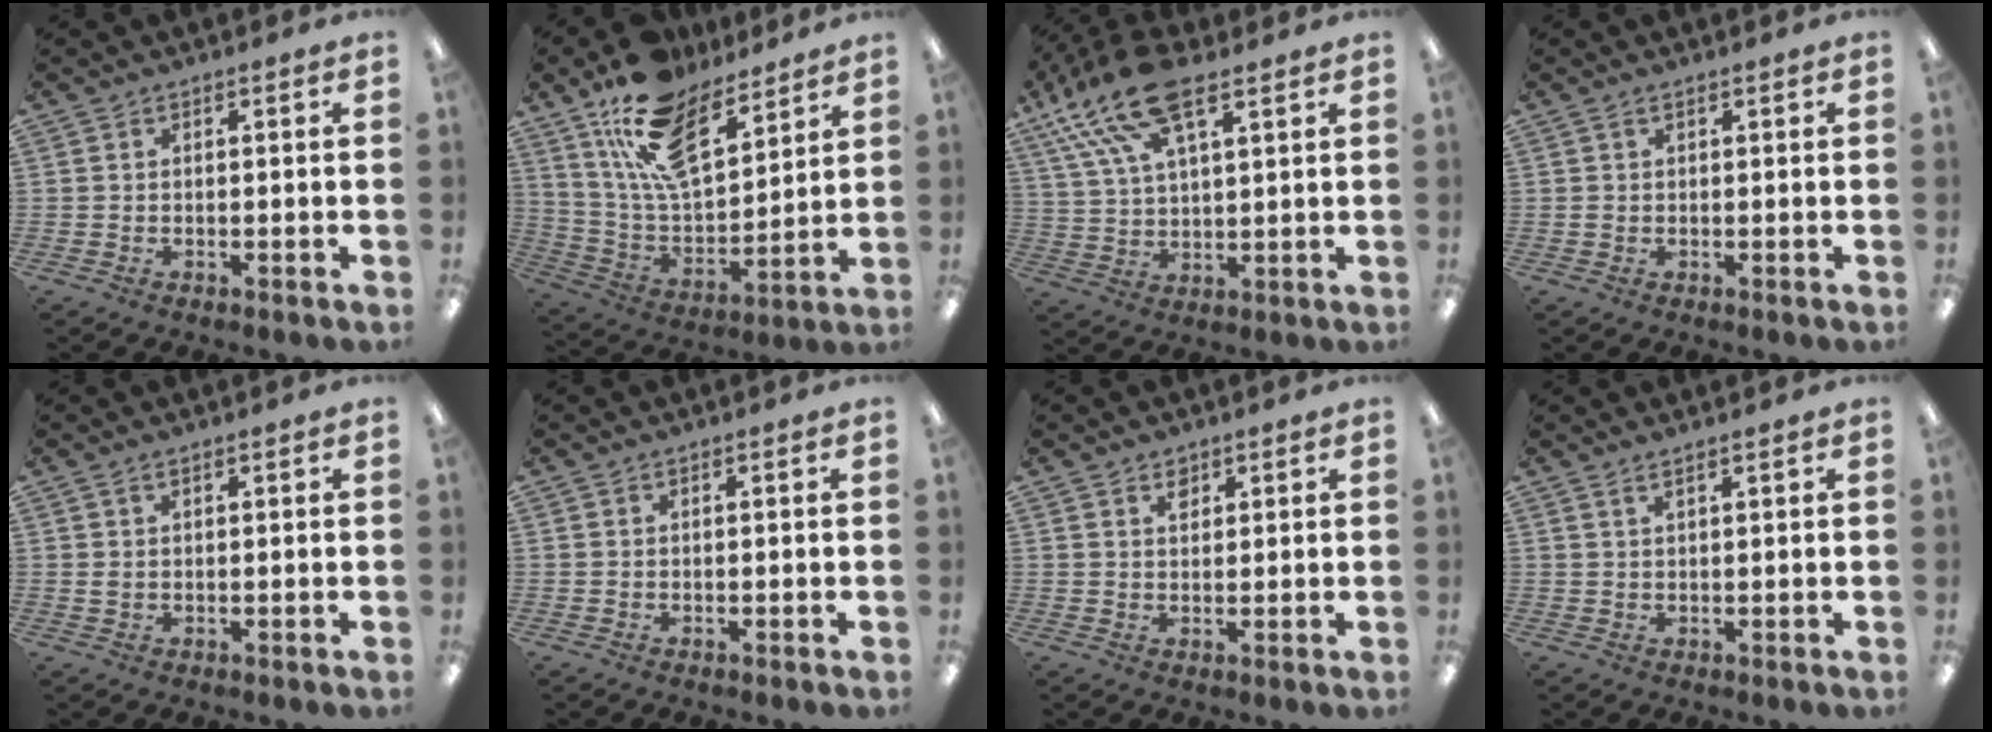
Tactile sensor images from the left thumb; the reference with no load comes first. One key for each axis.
{"total": 18.0, "fx": 12.9, "fy": 8.0, "fz": 9.7, "tx": -0.184, "ty": -0.067, "tz": 0.235}
{"total": 16.4, "fx": 10.5, "fy": 6.4, "fz": 10.9, "tx": -0.226, "ty": -0.029, "tz": 0.186}
{"total": 1.0, "fx": 0.4, "fy": 0.6, "fz": 0.7, "tx": -0.015, "ty": 0.003, "tz": 0.007}
{"total": 1.5, "fx": 0.8, "fy": 0.9, "fz": 1.0, "tx": -0.022, "ty": 0.004, "tz": 0.012}
{"total": 0.0}
{"total": 2.3, "fx": 1.6, "fy": 1.4, "fz": 0.7, "tx": 0.000, "ty": -0.007, "tz": 0.027}
{"total": 1.5, "fx": 1.3, "fy": 0.0, "fz": 0.8, "tx": -0.019, "ty": -0.001, "tz": 0.023}